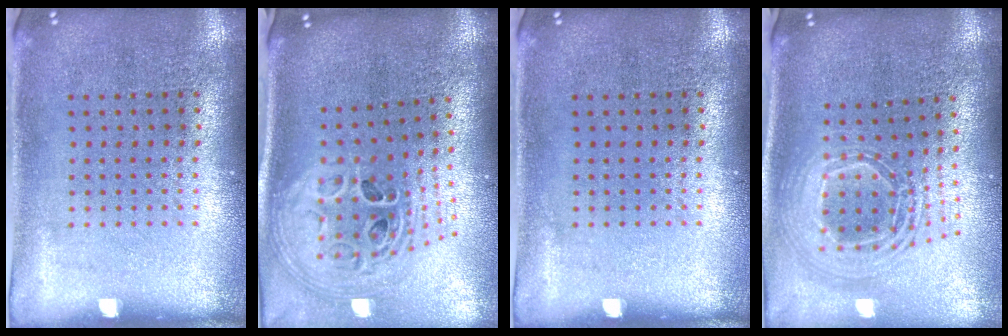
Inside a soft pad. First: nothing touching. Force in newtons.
{"total": 2.9, "press": 2.0, "slide": 2.1}
{"total": 0.0}
{"total": 2.3, "press": 1.8, "slide": 1.5}